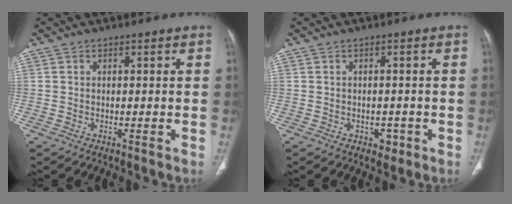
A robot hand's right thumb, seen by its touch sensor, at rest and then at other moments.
{"total": 2.0, "force": [-0.9, 1.6, 1.0], "torque": [-0.003, 0.002, -0.008]}